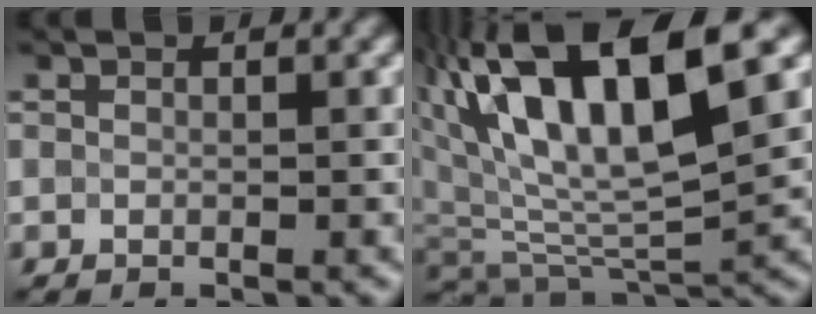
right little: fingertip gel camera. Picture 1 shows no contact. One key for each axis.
{"total": 13.5, "fx": 5.8, "fy": 4.9, "fz": 11.1, "tx": -0.202, "ty": 0.021, "tz": 0.103}